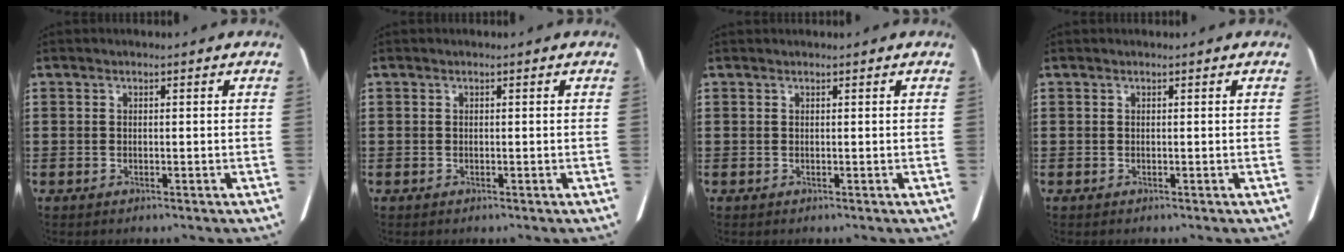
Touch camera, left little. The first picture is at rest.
{"total": 0.0}
{"total": 0.0}
{"total": 0.0}